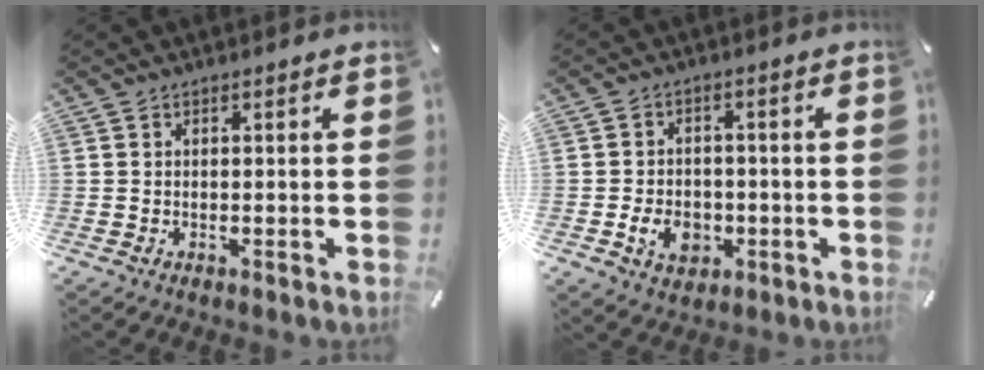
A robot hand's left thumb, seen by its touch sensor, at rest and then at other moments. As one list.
[{"total": 7.1, "force": [-2.2, 5.5, 4.0], "torque": [-0.076, 0.007, -0.038]}]